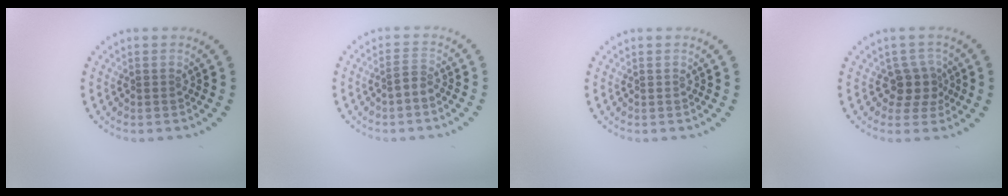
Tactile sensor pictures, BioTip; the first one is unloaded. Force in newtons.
{"total": 1.3, "press": 1.0, "slide": 0.8}
{"total": 0.0}
{"total": 2.5, "press": 2.0, "slide": 1.6}